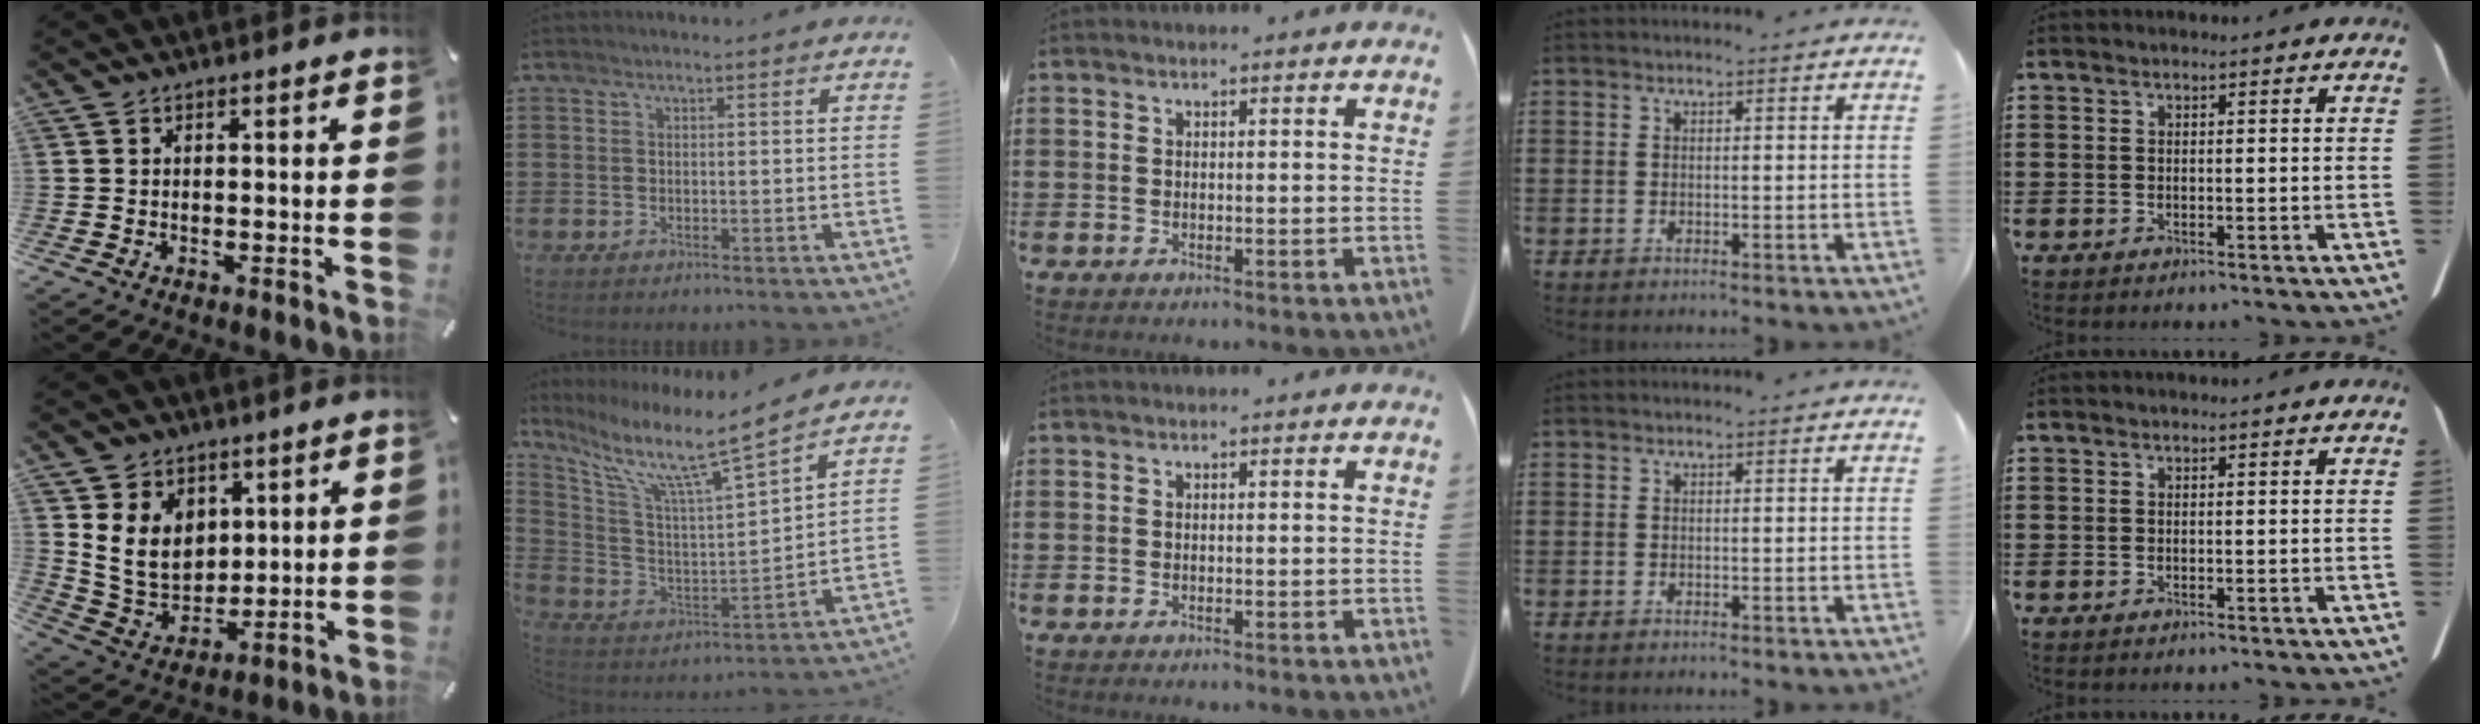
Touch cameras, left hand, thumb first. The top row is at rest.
{"thumb": {"total": 11.6, "force": [4.0, 9.8, 5.0], "torque": [-0.118, -0.023, 0.077]}, "index": {"total": 10.3, "force": [7.4, 0.6, 7.2], "torque": [-0.159, -0.051, 0.112]}}